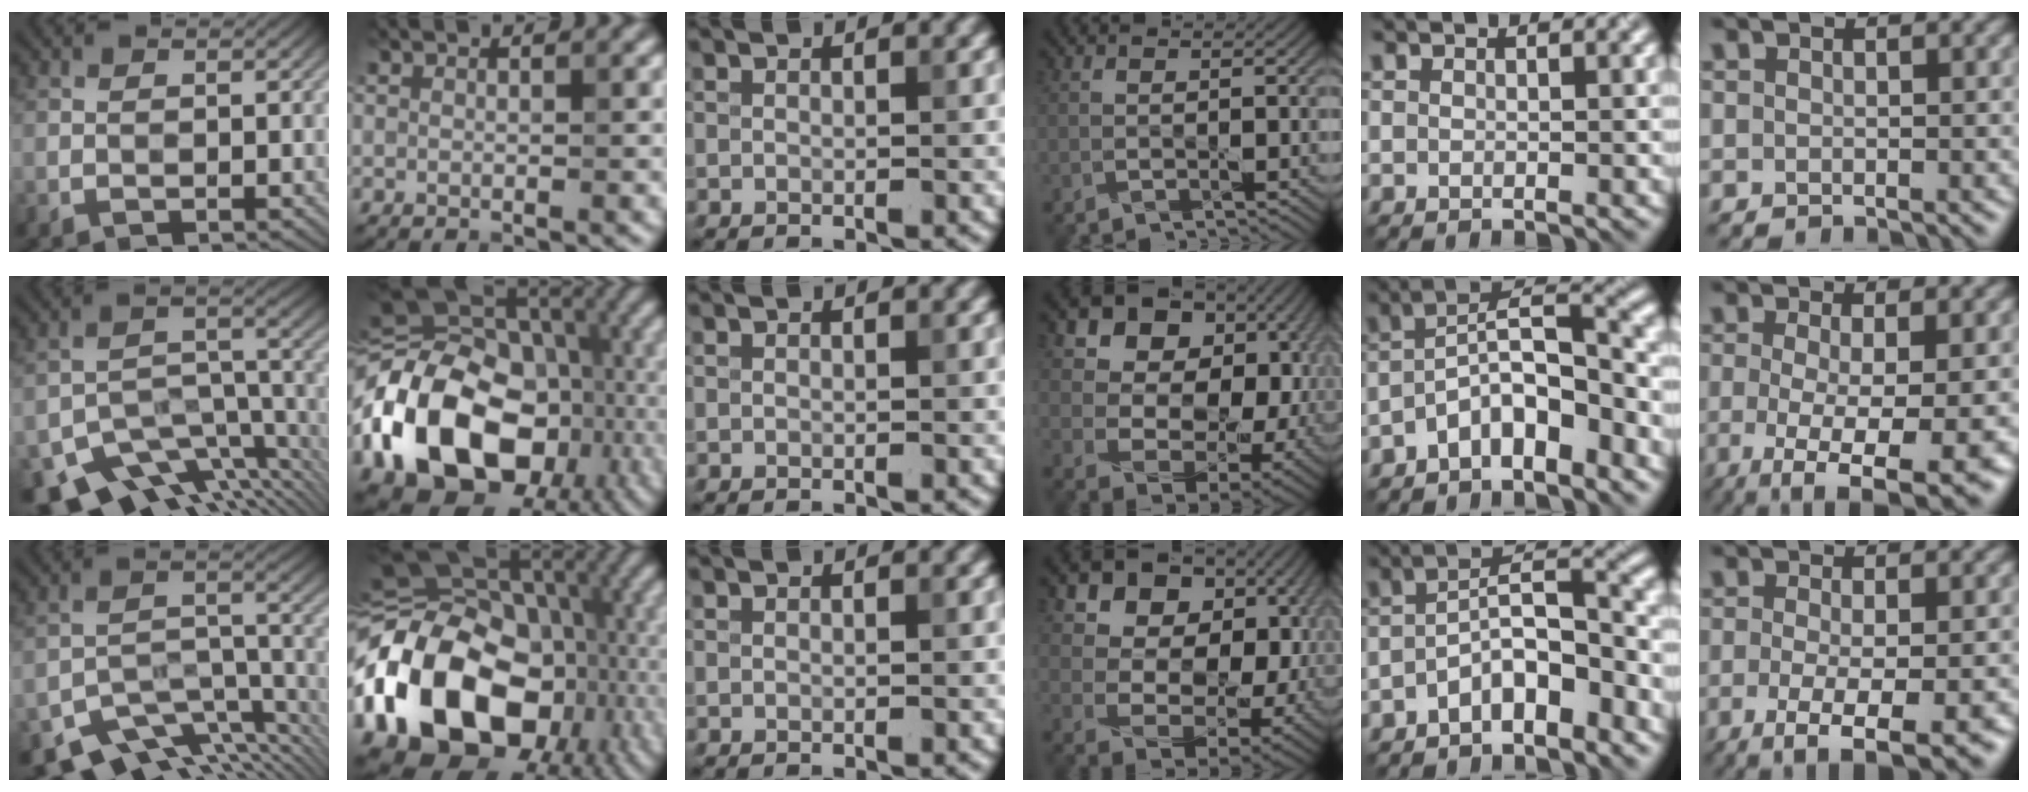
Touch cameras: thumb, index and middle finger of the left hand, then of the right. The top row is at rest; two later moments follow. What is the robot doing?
{"motion": "wipe", "object": "bowl"}